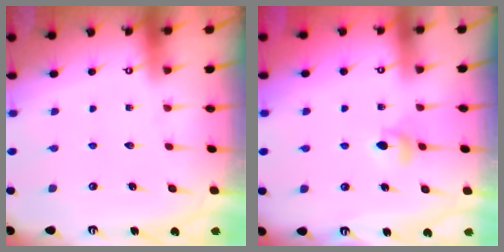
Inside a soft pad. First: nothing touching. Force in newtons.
{"total": 5.1, "press": 5.1, "slide": 0.7}